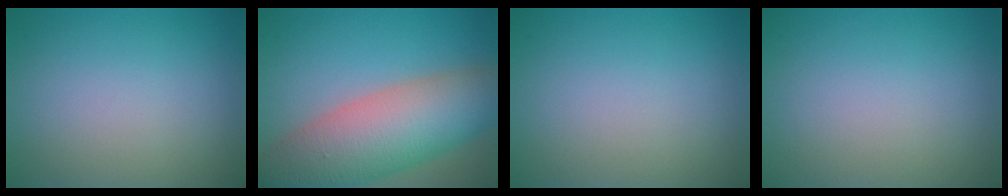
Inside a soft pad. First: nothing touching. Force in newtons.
{"total": 10.8, "press": 10.8, "slide": 0.7}
{"total": 0.0}
{"total": 0.0}